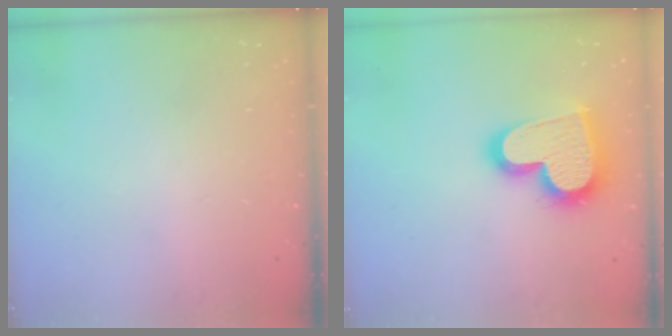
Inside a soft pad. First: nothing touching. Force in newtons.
{"total": 20.6, "press": 20.5, "slide": 1.4}